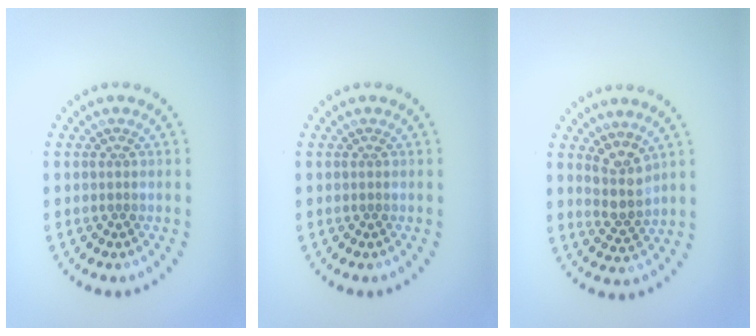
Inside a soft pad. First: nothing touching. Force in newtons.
{"total": 0.0}
{"total": 2.7, "press": 2.2, "slide": 1.6}